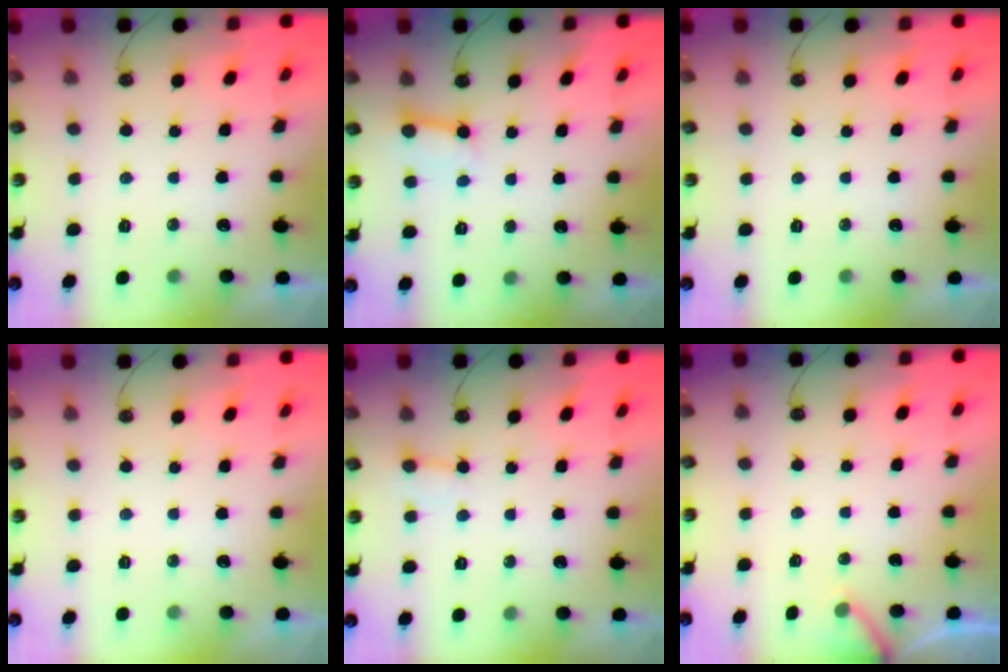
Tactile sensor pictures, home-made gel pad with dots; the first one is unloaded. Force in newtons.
{"total": 3.6, "press": 3.6, "slide": 0.3}
{"total": 0.0}
{"total": 0.0}
{"total": 3.8, "press": 3.8, "slide": 0.3}
{"total": 4.9, "press": 4.9, "slide": 0.4}